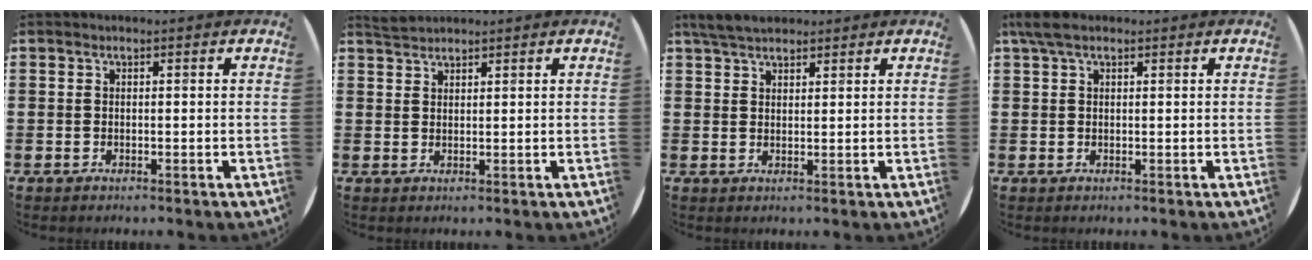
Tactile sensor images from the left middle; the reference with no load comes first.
{"total": 1.9, "force": [1.9, 0.4, 0.1], "torque": [-0.005, 0.005, 0.037]}
{"total": 3.8, "force": [3.3, 1.1, 1.4], "torque": [-0.032, 0.002, 0.063]}
{"total": 2.8, "force": [1.7, 1.1, 1.9], "torque": [-0.041, 0.008, 0.029]}